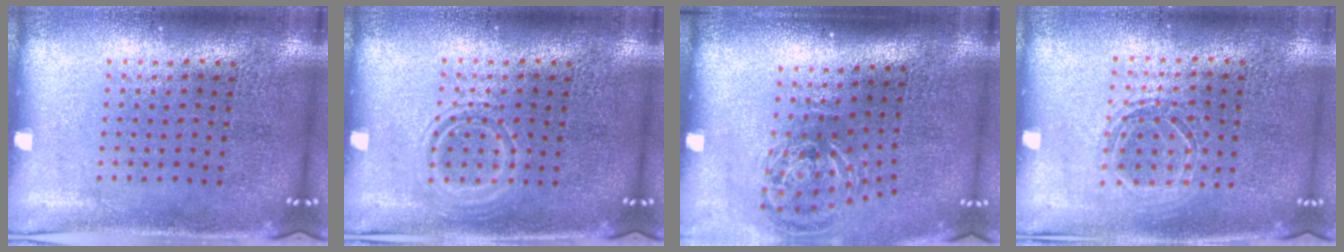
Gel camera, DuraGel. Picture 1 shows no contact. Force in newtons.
{"total": 1.7, "press": 1.7, "slide": 0.2}
{"total": 1.3, "press": 1.0, "slide": 0.9}
{"total": 1.3, "press": 1.3, "slide": 0.5}